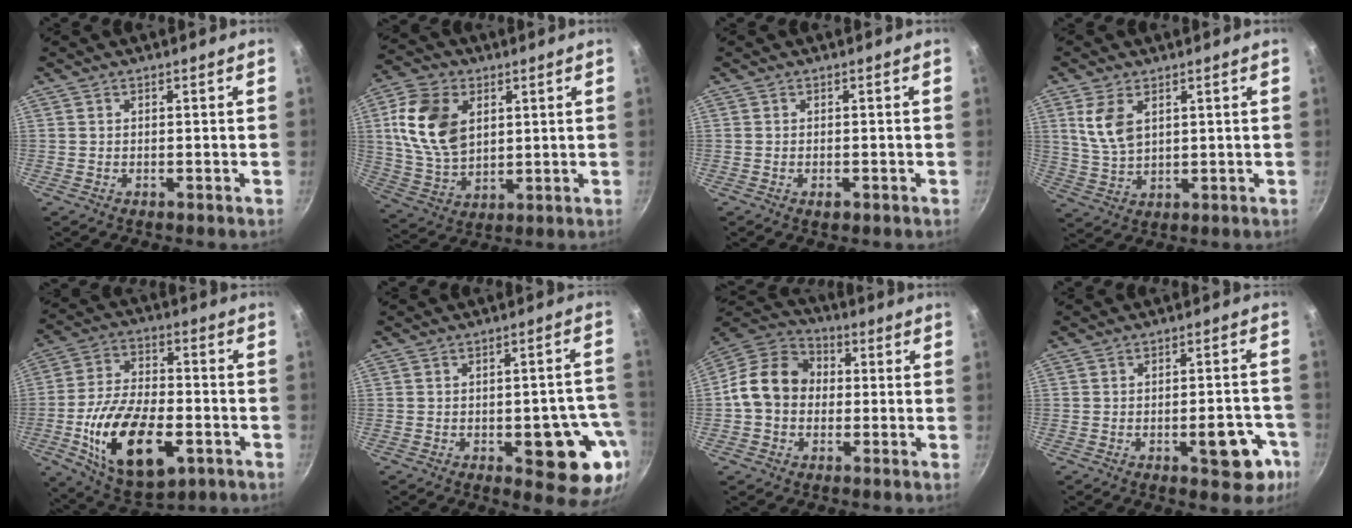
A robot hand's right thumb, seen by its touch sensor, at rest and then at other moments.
{"total": 14.1, "force": [4.4, 9.3, 9.7], "torque": [-0.167, -0.020, 0.096]}
{"total": 1.3, "force": [-0.6, 0.7, 1.0], "torque": [-0.018, 0.000, -0.010]}
{"total": 7.2, "force": [2.8, 4.2, 5.2], "torque": [-0.097, -0.019, 0.060]}
{"total": 20.5, "force": [-6.3, 10.8, 16.3], "torque": [-0.284, 0.021, -0.100]}
{"total": 13.6, "force": [-4.3, 5.4, 11.8], "torque": [-0.090, 0.022, -0.053]}
{"total": 12.7, "force": [-0.1, 10.5, 7.2], "torque": [-0.089, 0.032, -0.025]}
{"total": 9.4, "force": [-4.0, 4.1, 7.4], "torque": [-0.058, 0.029, -0.045]}